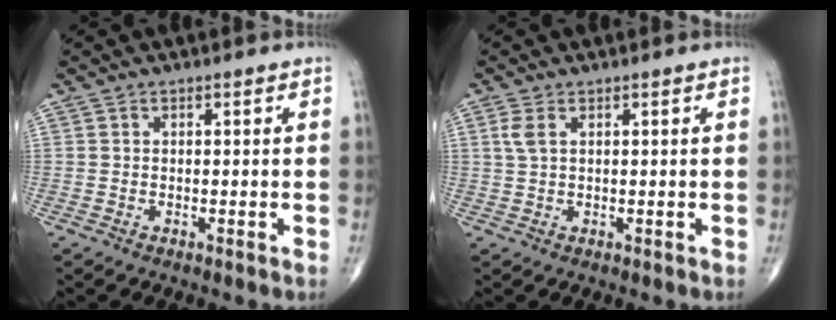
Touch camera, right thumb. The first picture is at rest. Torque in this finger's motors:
{"motor_torque": [-0.25, 0.23, 0.16, -0.06, 0.02]}